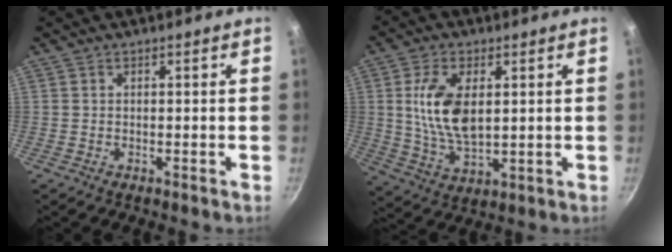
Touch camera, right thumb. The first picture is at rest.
{"total": 12.1, "force": [2.2, 6.4, 9.9], "torque": [-0.182, -0.011, 0.048]}